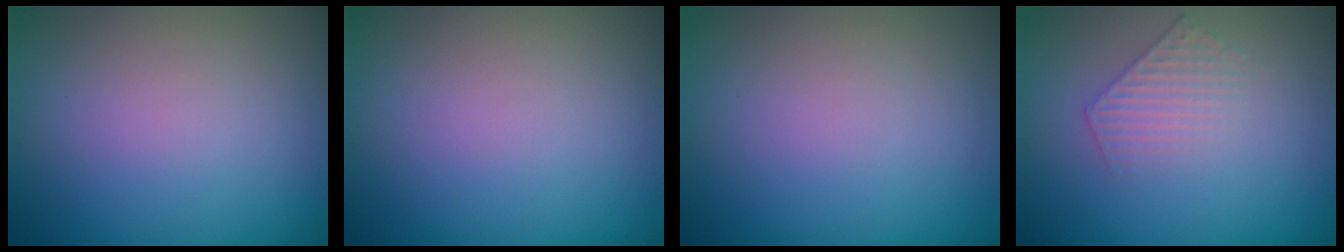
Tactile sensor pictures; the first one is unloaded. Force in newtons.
{"total": 0.0}
{"total": 0.0}
{"total": 1.9, "press": 1.9, "slide": 0.3}